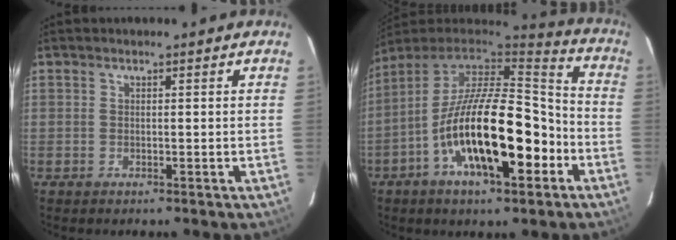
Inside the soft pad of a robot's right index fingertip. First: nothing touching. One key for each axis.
{"total": 22.6, "fx": -8.3, "fy": 8.4, "fz": 19.3, "tx": -0.337, "ty": -0.014, "tz": -0.144}